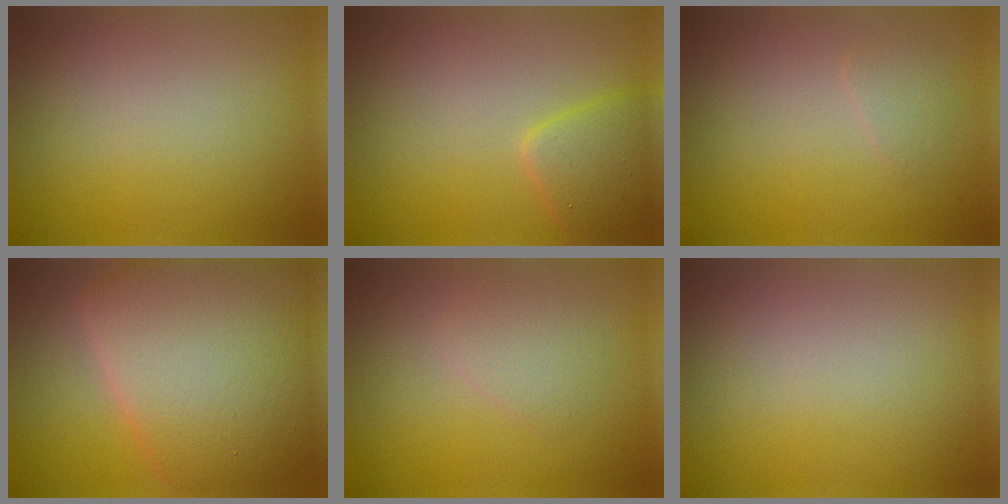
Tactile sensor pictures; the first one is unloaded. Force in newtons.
{"total": 2.6, "press": 2.6, "slide": 0.2}
{"total": 1.0, "press": 1.0, "slide": 0.0}
{"total": 11.8, "press": 11.8, "slide": 0.6}
{"total": 1.8, "press": 1.8, "slide": 0.1}
{"total": 0.0}